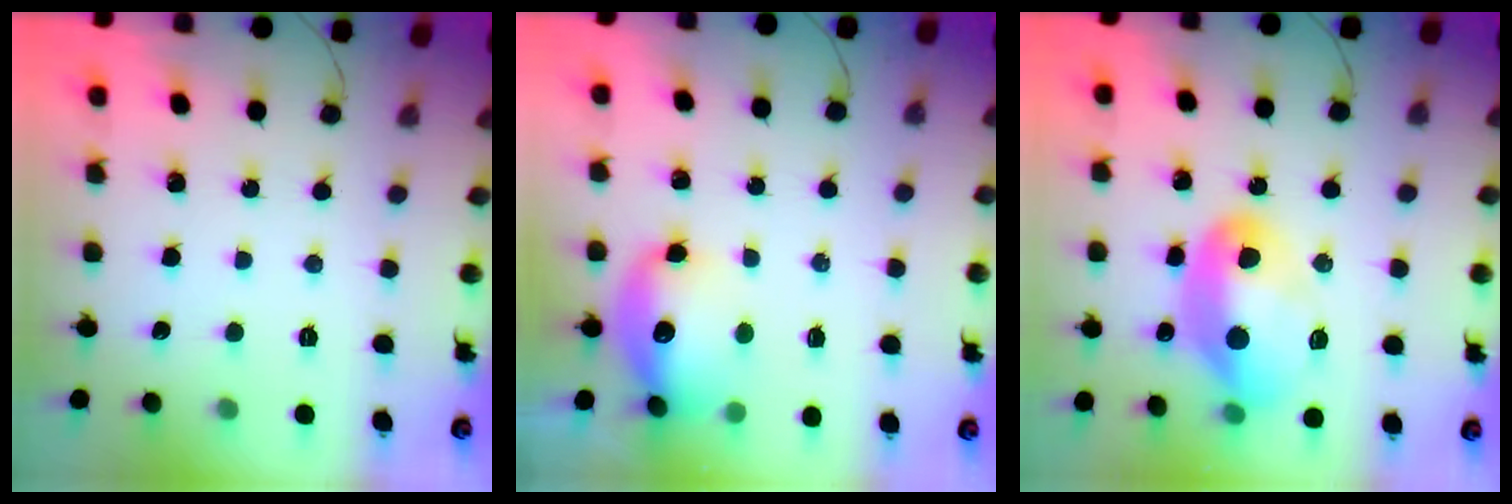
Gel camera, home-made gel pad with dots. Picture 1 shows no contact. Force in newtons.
{"total": 12.4, "press": 12.0, "slide": 2.8}
{"total": 16.2, "press": 16.1, "slide": 0.9}